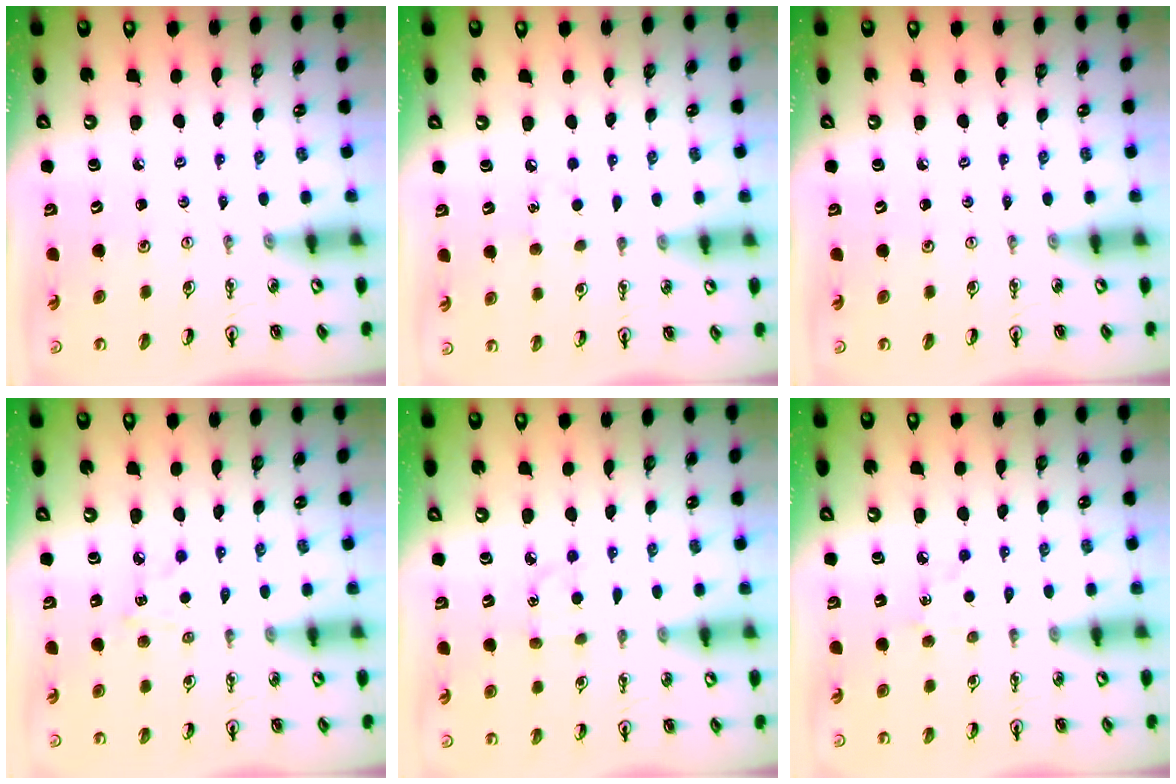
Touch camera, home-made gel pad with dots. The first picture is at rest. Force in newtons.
{"total": 5.4, "press": 5.3, "slide": 0.6}
{"total": 0.0}
{"total": 4.6, "press": 4.5, "slide": 0.6}
{"total": 4.0, "press": 4.0, "slide": 0.4}
{"total": 4.0, "press": 3.9, "slide": 0.5}